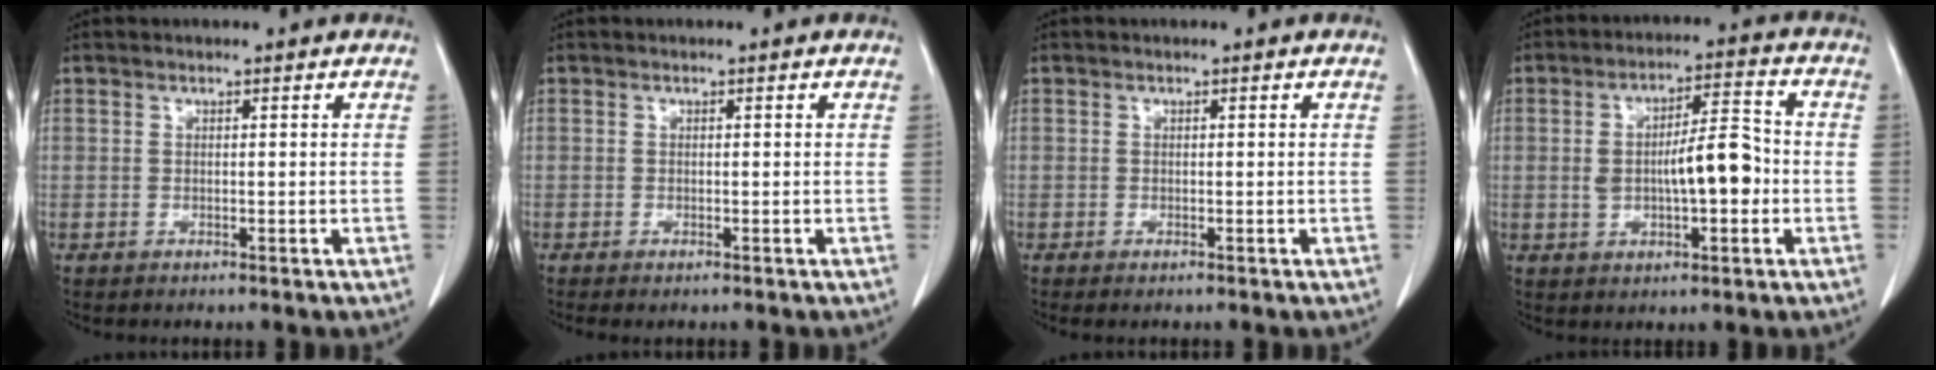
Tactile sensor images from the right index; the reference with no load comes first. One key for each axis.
{"total": 1.0, "fx": -0.7, "fy": 0.2, "fz": 0.7, "tx": -0.010, "ty": -0.002, "tz": -0.010}
{"total": 0.8, "fx": -0.4, "fy": 0.2, "fz": 0.6, "tx": -0.010, "ty": -0.002, "tz": -0.006}
{"total": 9.0, "fx": -0.9, "fy": 2.7, "fz": 8.6, "tx": -0.148, "ty": 0.020, "tz": -0.011}